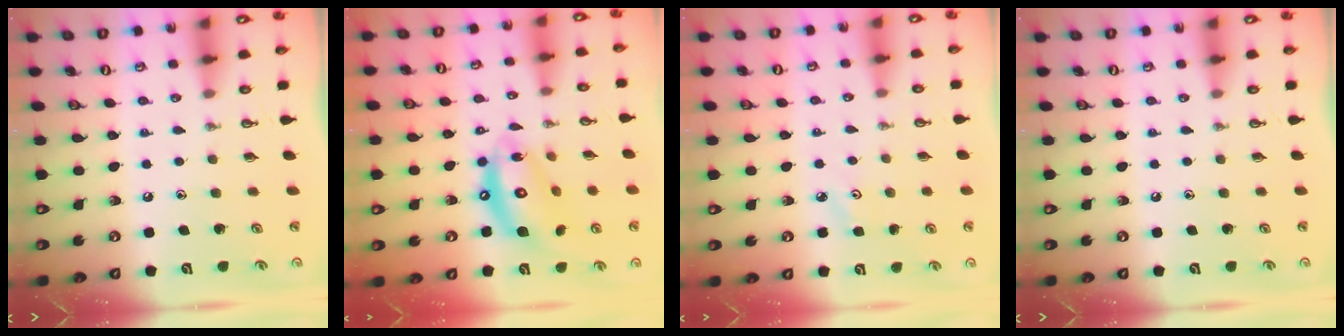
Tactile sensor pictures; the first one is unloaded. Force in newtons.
{"total": 13.6, "press": 13.6, "slide": 0.7}
{"total": 3.0, "press": 3.0, "slide": 0.5}
{"total": 0.0}